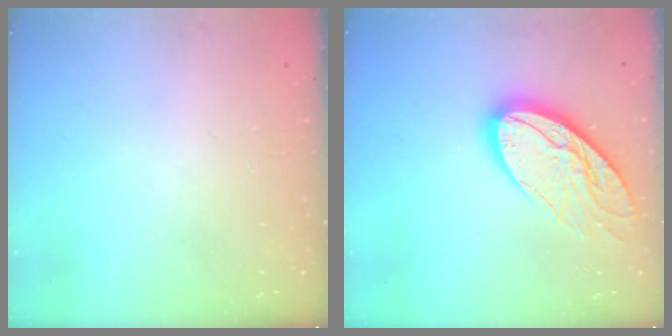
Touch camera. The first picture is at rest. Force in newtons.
{"total": 14.9, "press": 14.9, "slide": 1.2}